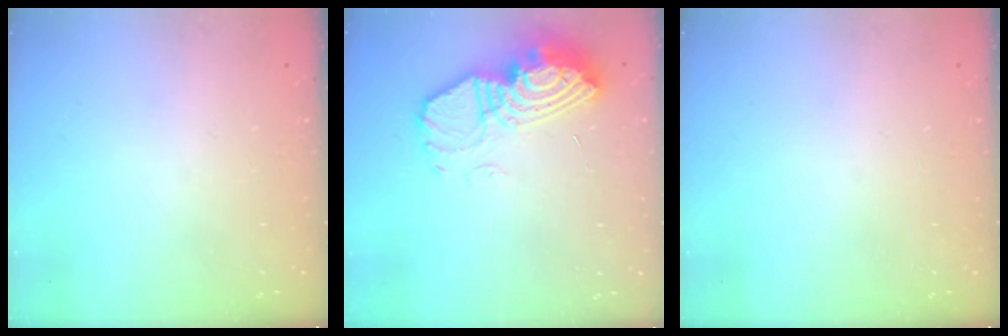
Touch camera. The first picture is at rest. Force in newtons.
{"total": 16.1, "press": 16.0, "slide": 1.4}
{"total": 0.0}